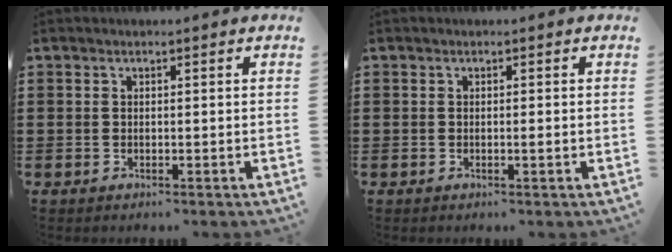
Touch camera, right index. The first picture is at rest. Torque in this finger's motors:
{"motor_torque": [0.58, 0.52, 0.04, 0.04]}